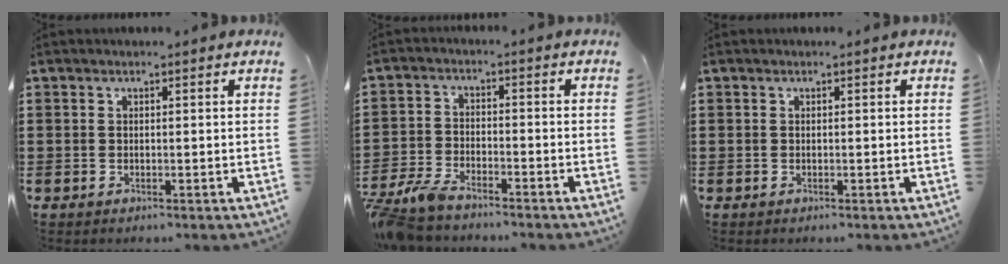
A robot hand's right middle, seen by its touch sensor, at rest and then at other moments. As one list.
[{"total": 5.0, "force": [-4.6, 0.8, 1.7], "torque": [-0.065, -0.008, -0.100]}, {"total": 0.0}]